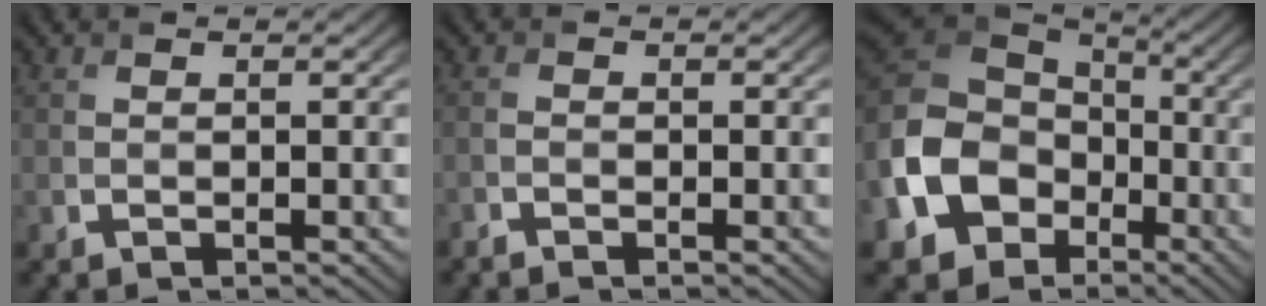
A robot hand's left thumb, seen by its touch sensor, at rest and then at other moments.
{"total": 1.2, "force": [-1.1, 0.4, 0.4], "torque": [-0.006, 0.002, -0.026]}
{"total": 16.7, "force": [-5.5, 12.9, 9.0], "torque": [-0.253, -0.034, -0.116]}